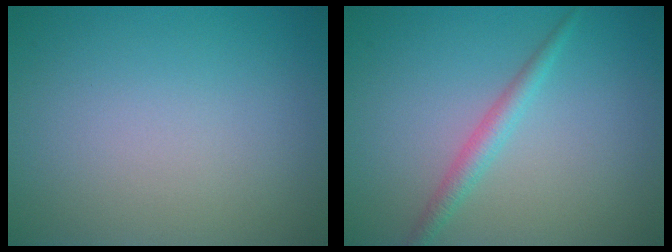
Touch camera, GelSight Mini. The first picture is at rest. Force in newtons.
{"total": 2.0, "press": 2.0, "slide": 0.1}